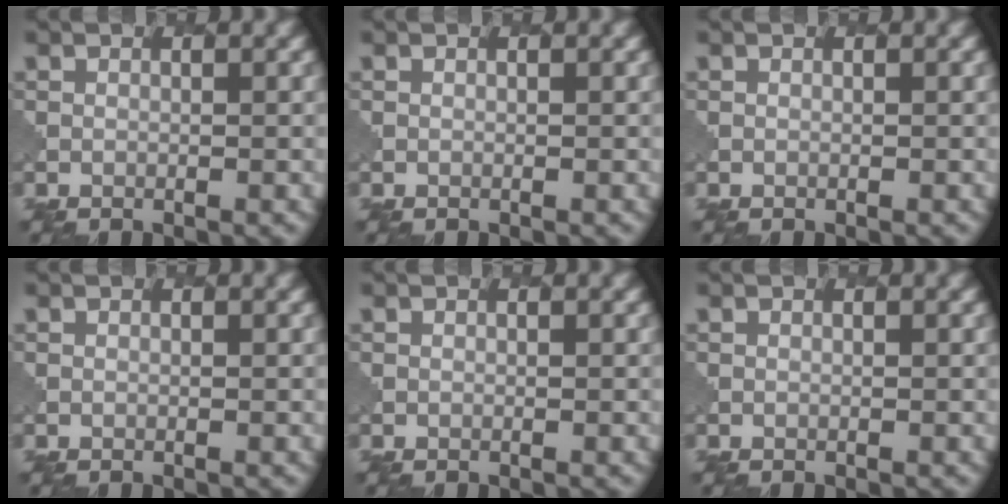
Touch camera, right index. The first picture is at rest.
{"total": 0.0}
{"total": 0.0}
{"total": 0.0}
{"total": 0.0}
{"total": 0.0}